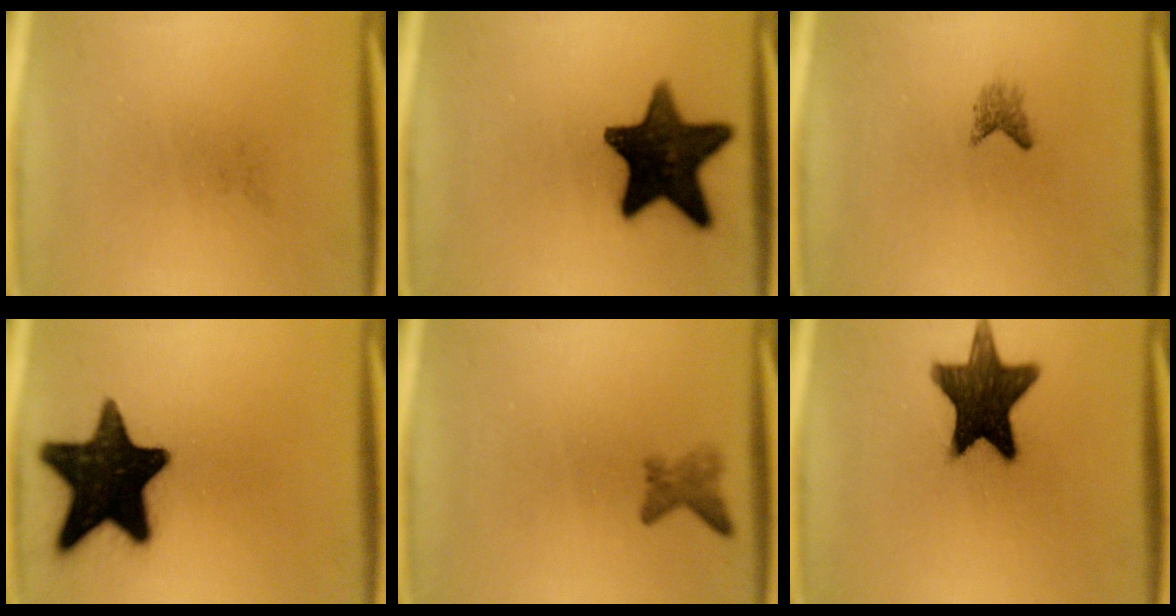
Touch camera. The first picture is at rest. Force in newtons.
{"total": 15.9}
{"total": 1.4}
{"total": 19.2}
{"total": 2.0}
{"total": 14.8}